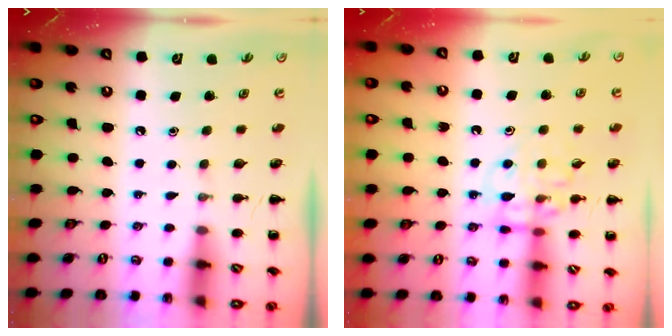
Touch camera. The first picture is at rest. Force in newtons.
{"total": 11.9, "press": 11.9, "slide": 1.0}